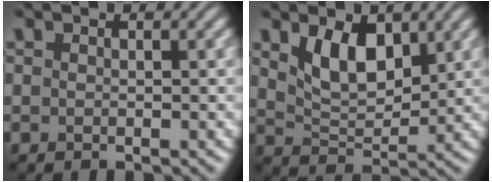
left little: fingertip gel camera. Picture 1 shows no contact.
{"total": 4.8, "force": [2.2, 2.6, 3.3], "torque": [-0.070, -0.006, 0.039]}